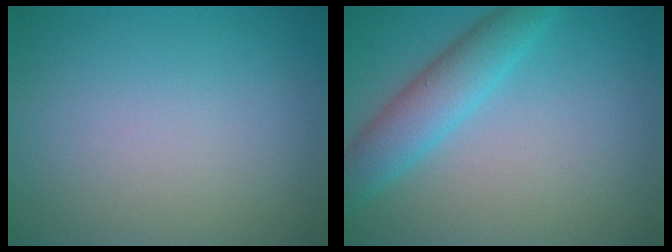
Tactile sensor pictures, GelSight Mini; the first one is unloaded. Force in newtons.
{"total": 4.3, "press": 4.3, "slide": 0.1}